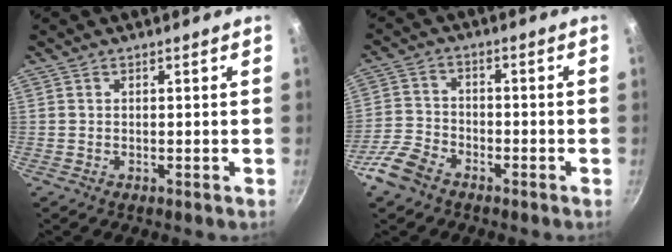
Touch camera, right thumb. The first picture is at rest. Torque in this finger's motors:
{"motor_torque": [1.19, 0.05, 0.38, -1.19, 0.15]}